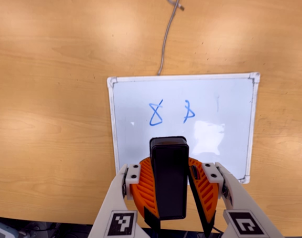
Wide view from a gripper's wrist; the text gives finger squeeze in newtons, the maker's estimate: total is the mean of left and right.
{"total": 8.7, "left": 9.1, "right": 8.3}